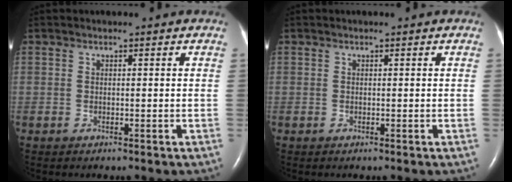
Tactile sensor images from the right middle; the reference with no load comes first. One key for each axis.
{"total": 0.0}